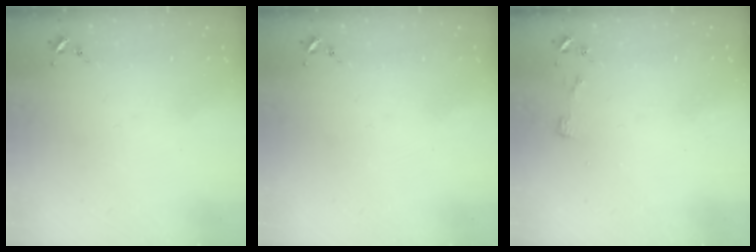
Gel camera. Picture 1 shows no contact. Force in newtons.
{"total": 0.0}
{"total": 3.3, "press": 3.3, "slide": 0.4}